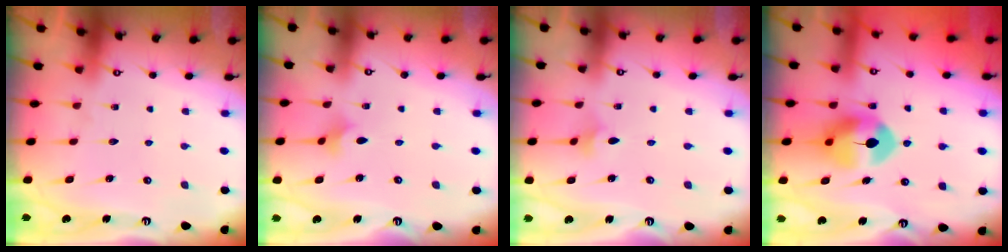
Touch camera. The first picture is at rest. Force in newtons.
{"total": 1.9, "press": 1.8, "slide": 0.6}
{"total": 2.7, "press": 2.6, "slide": 0.5}
{"total": 8.8, "press": 8.8, "slide": 0.9}